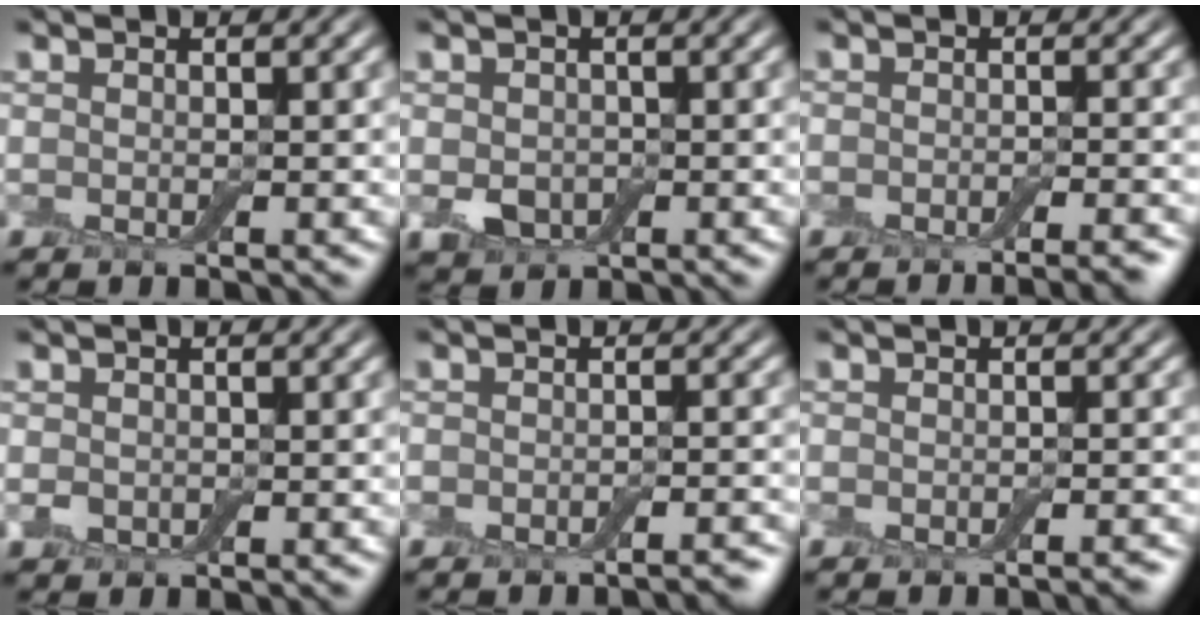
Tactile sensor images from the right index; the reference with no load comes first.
{"total": 2.4, "force": [-0.4, 1.9, 1.4], "torque": [-0.028, -0.006, -0.010]}
{"total": 5.1, "force": [-4.0, 1.6, 2.8], "torque": [-0.024, 0.000, -0.038]}
{"total": 1.3, "force": [-0.3, 1.1, 0.6], "torque": [-0.010, -0.003, -0.010]}
{"total": 2.9, "force": [-2.6, 0.7, 1.0], "torque": [-0.010, -0.002, -0.034]}
{"total": 1.6, "force": [-1.4, 0.4, 0.7], "torque": [-0.007, -0.002, -0.019]}